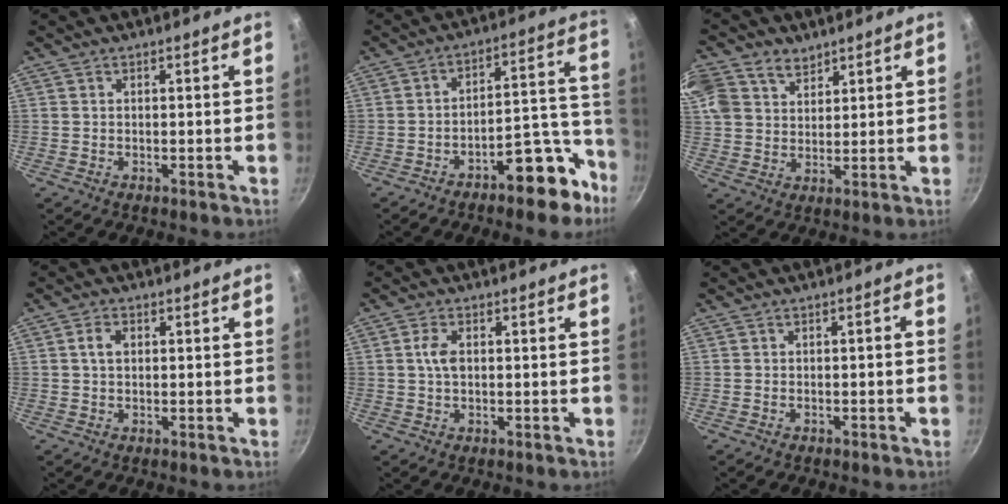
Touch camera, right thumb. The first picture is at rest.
{"total": 12.4, "force": [-7.8, 5.1, 8.2], "torque": [-0.059, 0.095, -0.110]}
{"total": 14.4, "force": [7.6, 10.6, 6.2], "torque": [-0.154, 0.025, 0.152]}
{"total": 2.6, "force": [0.5, 1.8, 1.8], "torque": [-0.025, 0.005, 0.006]}
{"total": 3.2, "force": [0.4, 1.9, 2.5], "torque": [-0.049, 0.004, 0.005]}
{"total": 1.3, "force": [-0.9, 0.5, 0.8], "torque": [-0.017, 0.017, -0.010]}